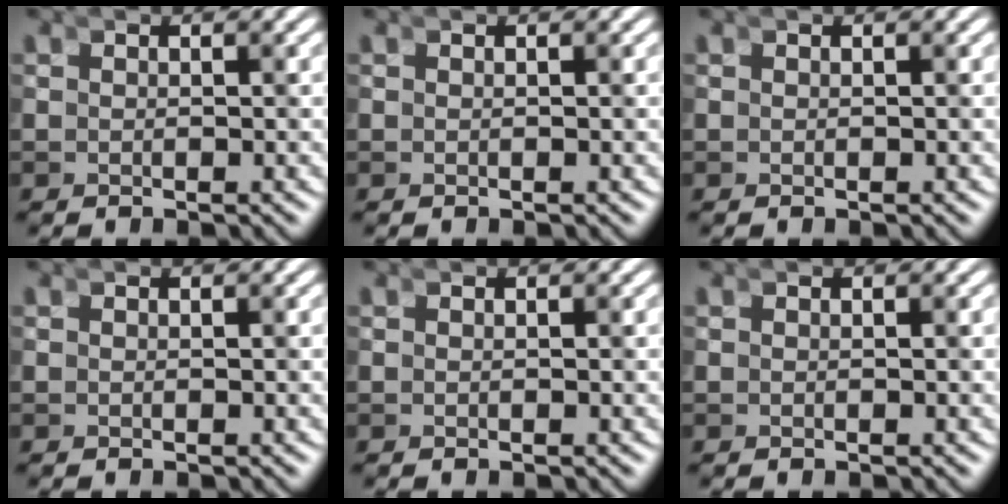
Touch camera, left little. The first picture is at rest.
{"total": 0.0}
{"total": 0.0}
{"total": 0.0}
{"total": 0.0}
{"total": 0.0}